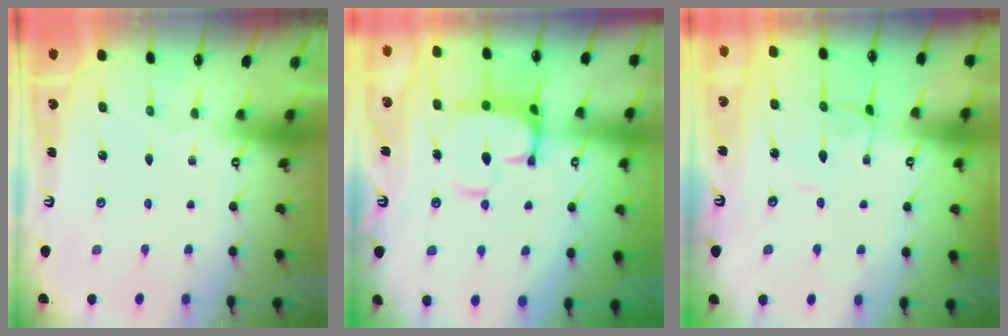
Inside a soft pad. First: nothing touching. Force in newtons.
{"total": 8.1, "press": 8.0, "slide": 1.2}
{"total": 2.6, "press": 2.6, "slide": 0.1}